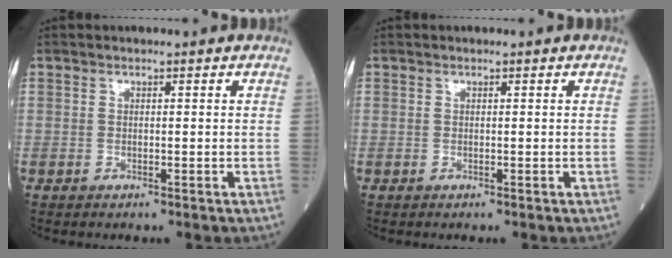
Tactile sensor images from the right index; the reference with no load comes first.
{"total": 0.0}